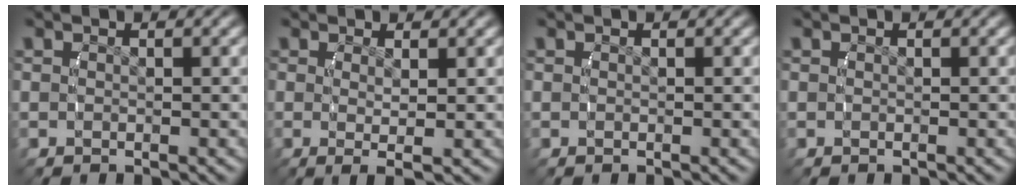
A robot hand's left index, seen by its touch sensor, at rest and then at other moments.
{"total": 2.5, "force": [-0.7, 0.4, 2.3], "torque": [-0.050, -0.016, -0.002]}
{"total": 0.0}
{"total": 0.0}